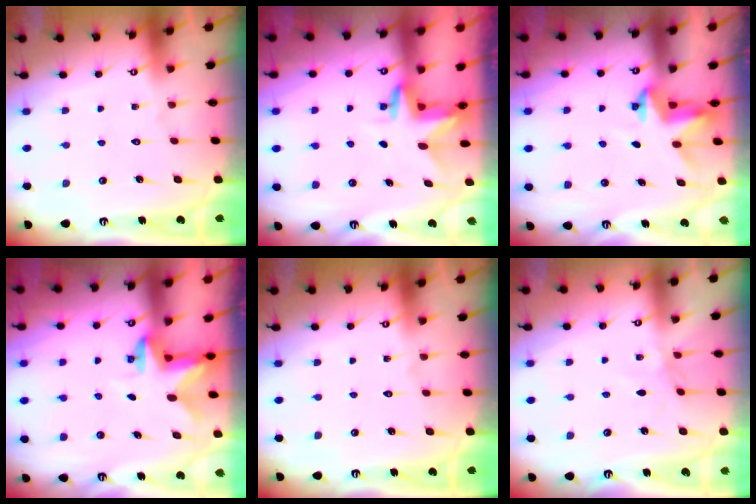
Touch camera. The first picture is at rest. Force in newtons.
{"total": 3.1, "press": 3.1, "slide": 0.3}
{"total": 3.3, "press": 3.3, "slide": 0.2}
{"total": 2.9, "press": 2.8, "slide": 0.6}
{"total": 0.0}
{"total": 3.9, "press": 3.9, "slide": 0.5}